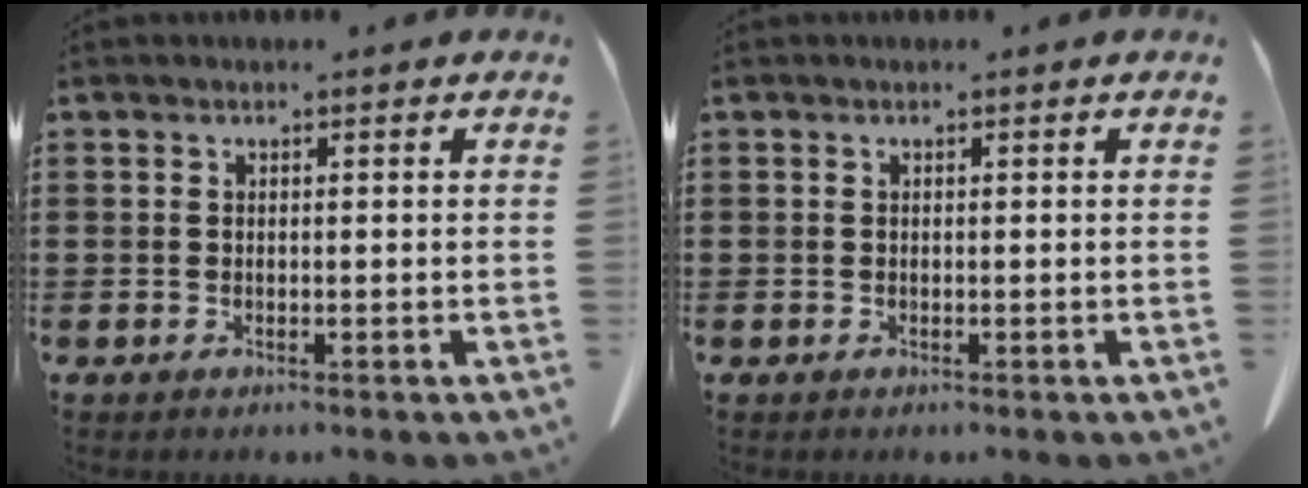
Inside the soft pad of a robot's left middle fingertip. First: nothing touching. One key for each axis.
{"total": 0.0}